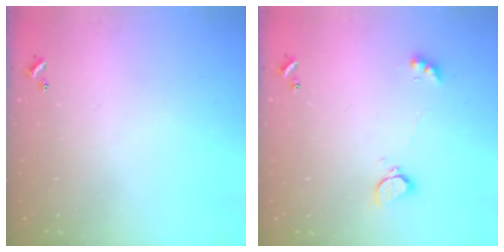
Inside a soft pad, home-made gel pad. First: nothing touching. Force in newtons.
{"total": 2.1, "press": 2.1, "slide": 0.5}